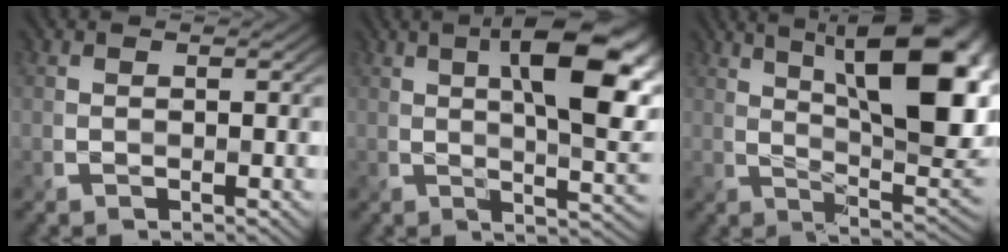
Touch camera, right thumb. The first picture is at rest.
{"total": 12.9, "force": [3.9, 3.8, 11.7], "torque": [-0.171, 0.002, 0.058]}
{"total": 16.8, "force": [6.7, 5.6, 14.4], "torque": [-0.194, 0.015, 0.101]}